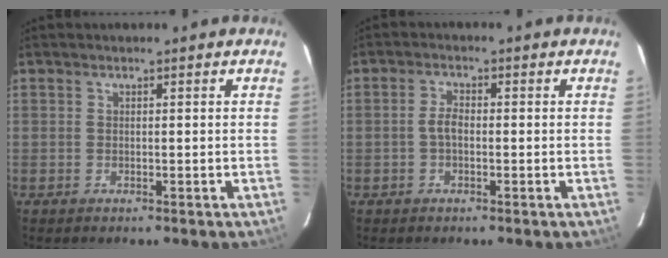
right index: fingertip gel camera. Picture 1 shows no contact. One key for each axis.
{"total": 2.6, "fx": -0.6, "fy": 1.2, "fz": 2.2, "tx": -0.046, "ty": 0.007, "tz": -0.010}